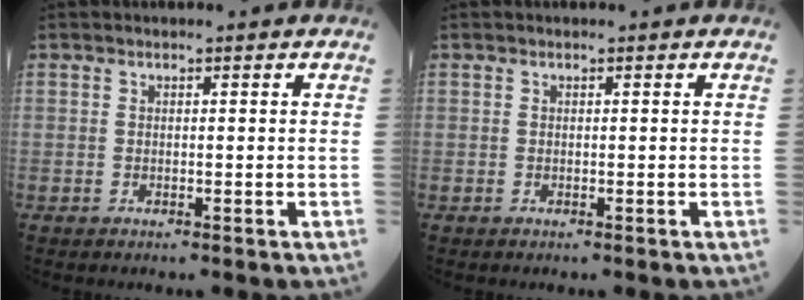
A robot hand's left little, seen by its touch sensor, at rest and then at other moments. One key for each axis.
{"total": 0.0}